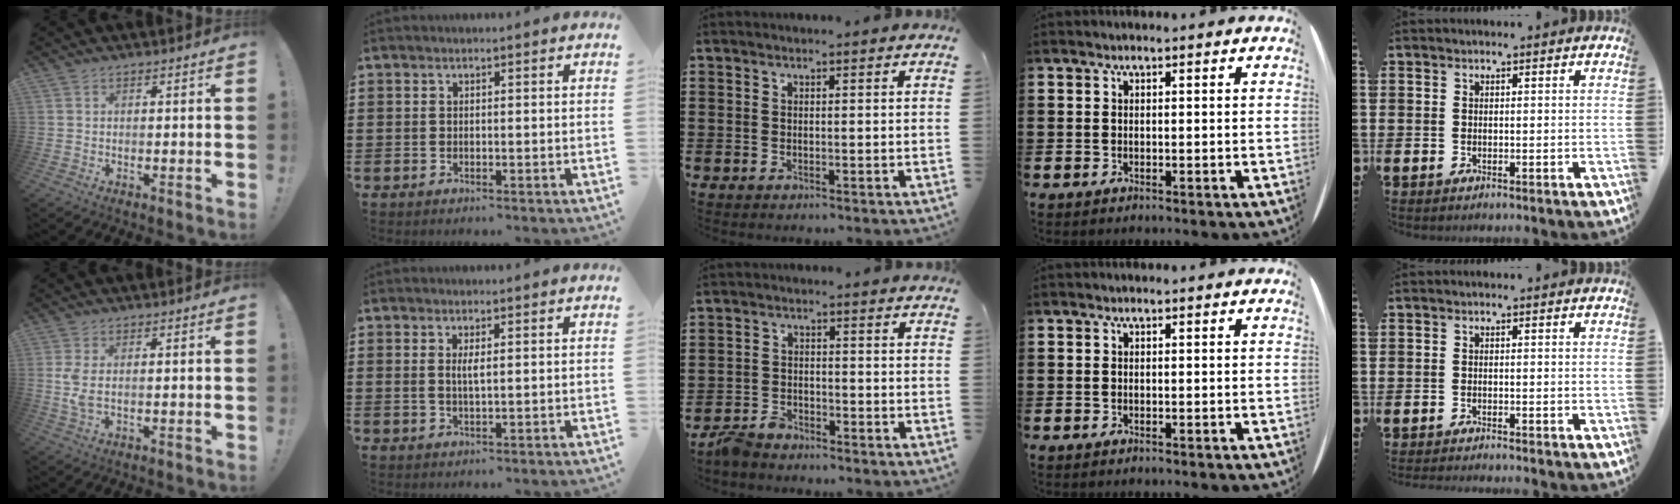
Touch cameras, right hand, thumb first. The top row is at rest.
{"thumb": {"total": 4.3, "force": [0.8, 1.6, 3.9], "torque": [-0.074, -0.005, 0.014]}, "index": {"total": 2.0, "force": [0.4, 0.5, 1.8], "torque": [-0.036, 0.003, 0.005]}, "middle": {"total": 3.3, "force": [-3.1, 0.9, 0.7], "torque": [-0.031, 0.000, -0.068]}, "little": {"total": 0.6, "force": [-0.6, -0.1, 0.0], "torque": [0.000, -0.002, -0.013]}}